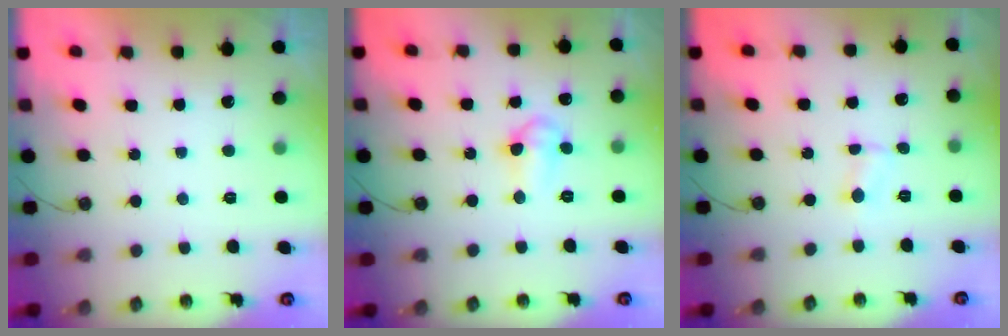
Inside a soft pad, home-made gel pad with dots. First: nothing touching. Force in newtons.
{"total": 7.8, "press": 6.7, "slide": 4.1}
{"total": 1.4, "press": 1.3, "slide": 0.3}